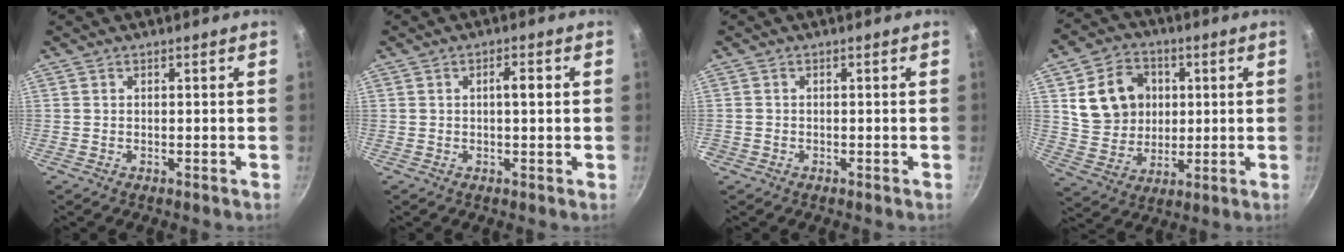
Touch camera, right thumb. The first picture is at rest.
{"total": 2.8, "force": [0.4, 0.8, 2.6], "torque": [-0.038, 0.005, 0.002]}
{"total": 0.7, "force": [-0.3, 0.6, 0.0], "torque": [0.000, 0.003, -0.006]}
{"total": 13.7, "force": [2.9, 11.5, 6.8], "torque": [-0.095, -0.001, 0.058]}